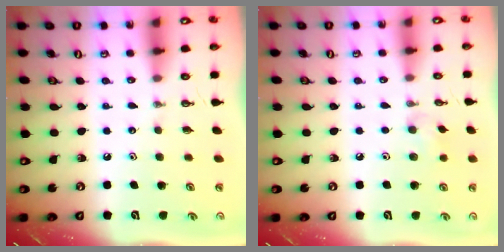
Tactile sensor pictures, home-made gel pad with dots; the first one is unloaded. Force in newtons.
{"total": 6.7, "press": 6.7, "slide": 0.9}